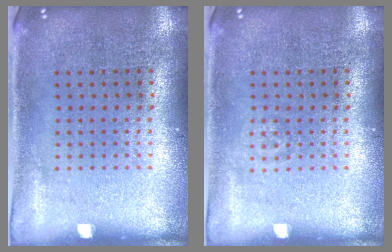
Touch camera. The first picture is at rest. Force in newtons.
{"total": 0.6, "press": 0.6, "slide": 0.2}